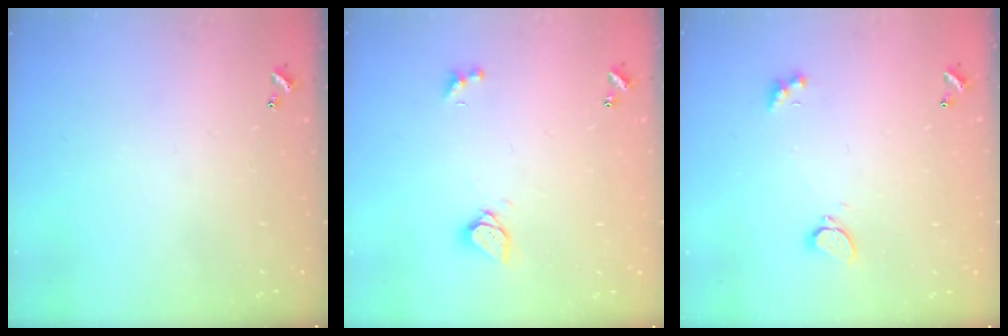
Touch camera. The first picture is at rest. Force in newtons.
{"total": 2.4, "press": 2.4, "slide": 0.3}
{"total": 1.9, "press": 1.8, "slide": 0.6}